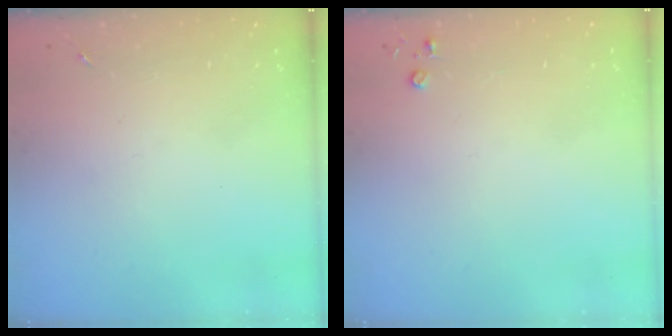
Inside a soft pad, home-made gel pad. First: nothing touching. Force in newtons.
{"total": 2.8, "press": 2.8, "slide": 0.3}